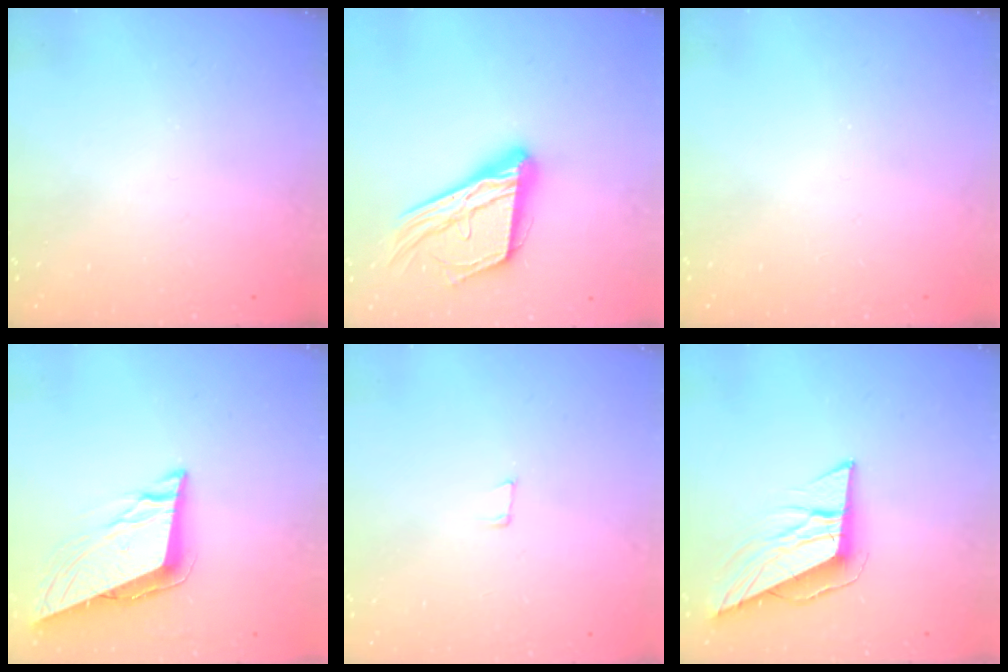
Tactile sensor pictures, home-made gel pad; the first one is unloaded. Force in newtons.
{"total": 17.9, "press": 17.8, "slide": 1.5}
{"total": 0.0}
{"total": 8.9, "press": 8.8, "slide": 1.4}
{"total": 4.3, "press": 4.3, "slide": 0.4}
{"total": 8.7, "press": 8.7, "slide": 0.3}